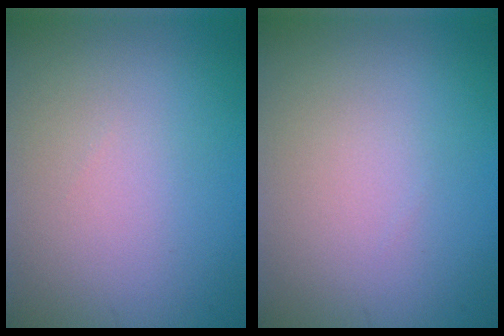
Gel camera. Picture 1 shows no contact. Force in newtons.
{"total": 0.0}